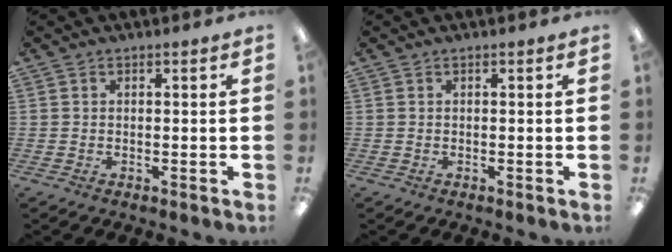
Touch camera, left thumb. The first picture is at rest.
{"total": 0.0}